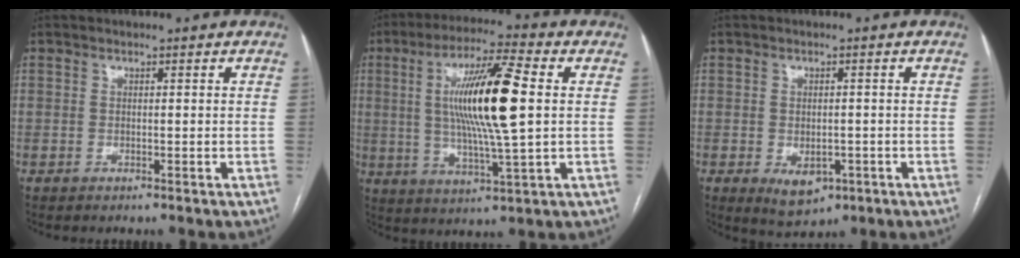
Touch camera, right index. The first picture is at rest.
{"total": 15.3, "force": [2.0, 0.7, 15.1], "torque": [-0.281, 0.003, 0.033]}
{"total": 5.0, "force": [-1.9, 3.0, 3.5], "torque": [-0.054, -0.004, -0.015]}